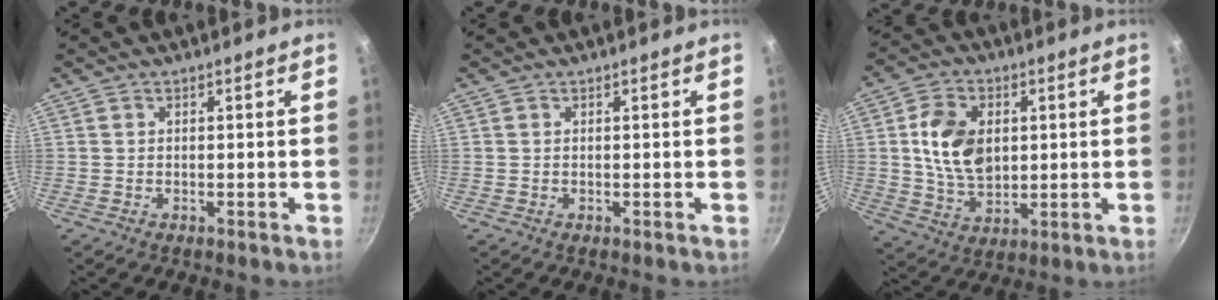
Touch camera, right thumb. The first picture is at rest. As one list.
[{"total": 0.0}, {"total": 11.8, "force": [1.7, 8.2, 8.4], "torque": [-0.133, -0.008, 0.035]}]